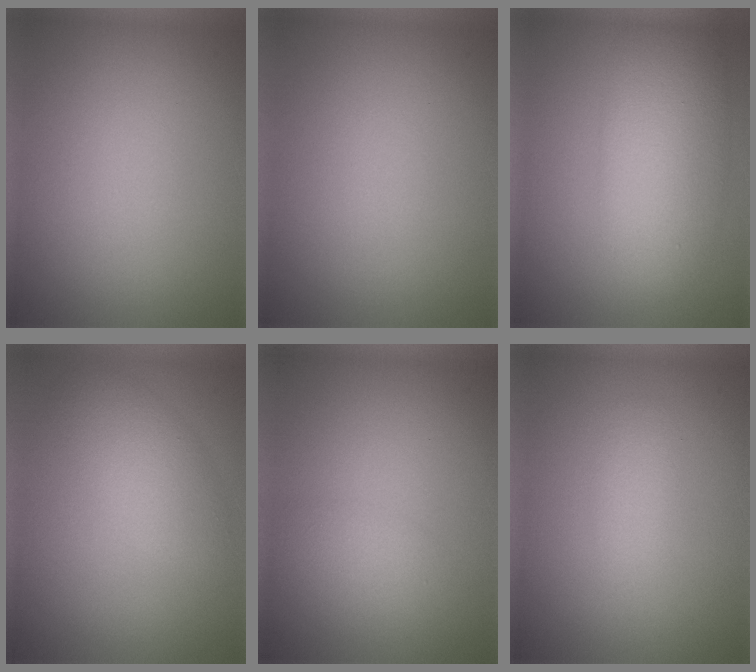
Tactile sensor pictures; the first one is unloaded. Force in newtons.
{"total": 0.0}
{"total": 6.9, "press": 6.8, "slide": 0.3}
{"total": 3.5, "press": 3.5, "slide": 0.2}
{"total": 1.6, "press": 1.6, "slide": 0.1}
{"total": 1.5, "press": 1.5, "slide": 0.0}